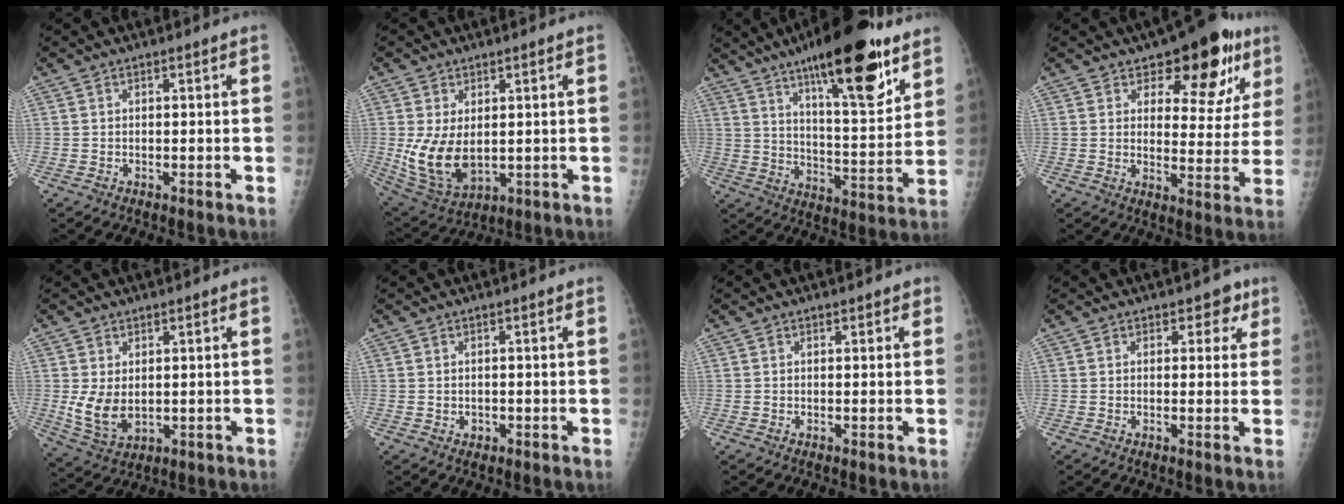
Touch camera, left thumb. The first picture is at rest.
{"total": 10.2, "force": [0.3, 6.4, 7.9], "torque": [-0.147, -0.018, 0.026]}
{"total": 22.4, "force": [13.6, 6.0, 16.7], "torque": [-0.228, -0.063, 0.212]}
{"total": 14.6, "force": [8.2, 7.4, 9.5], "torque": [-0.061, -0.038, 0.111]}
{"total": 6.9, "force": [0.5, 4.6, 5.2], "torque": [-0.092, -0.016, 0.025]}
{"total": 1.2, "force": [-0.1, 1.0, 0.5], "torque": [-0.007, 0.001, 0.002]}
{"total": 1.0, "force": [0.6, 0.6, 0.5], "torque": [0.004, -0.002, 0.004]}
{"total": 3.7, "force": [1.9, 2.6, 1.7], "torque": [0.012, -0.005, 0.019]}